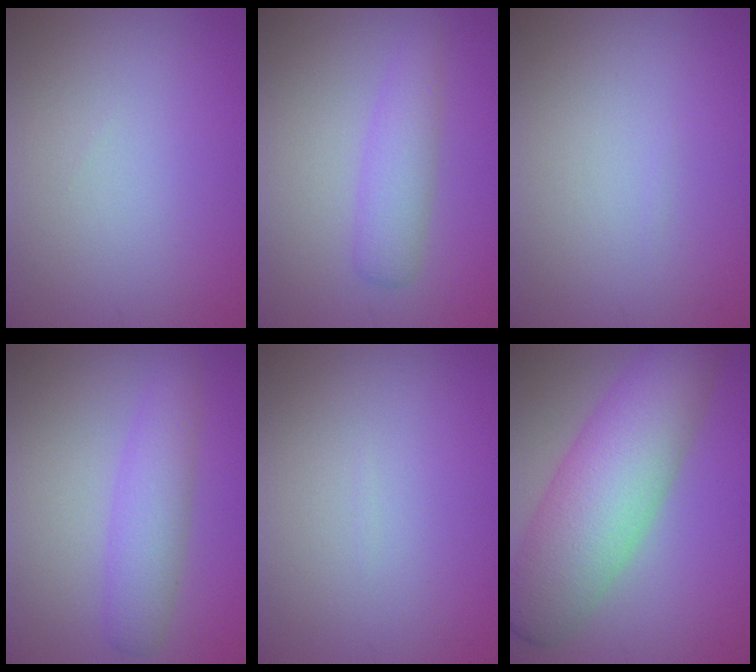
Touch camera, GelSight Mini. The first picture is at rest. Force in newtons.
{"total": 2.9, "press": 2.9, "slide": 0.1}
{"total": 0.0}
{"total": 3.6, "press": 3.6, "slide": 0.0}
{"total": 0.0}
{"total": 9.4, "press": 9.4, "slide": 0.3}